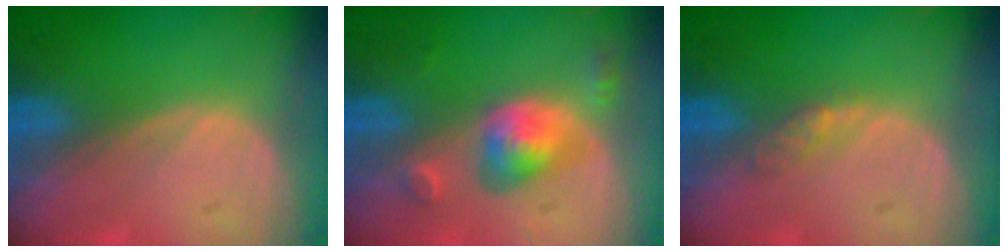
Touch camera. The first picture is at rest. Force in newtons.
{"total": 5.8, "press": 5.3, "slide": 2.4}
{"total": 2.2, "press": 1.9, "slide": 1.2}